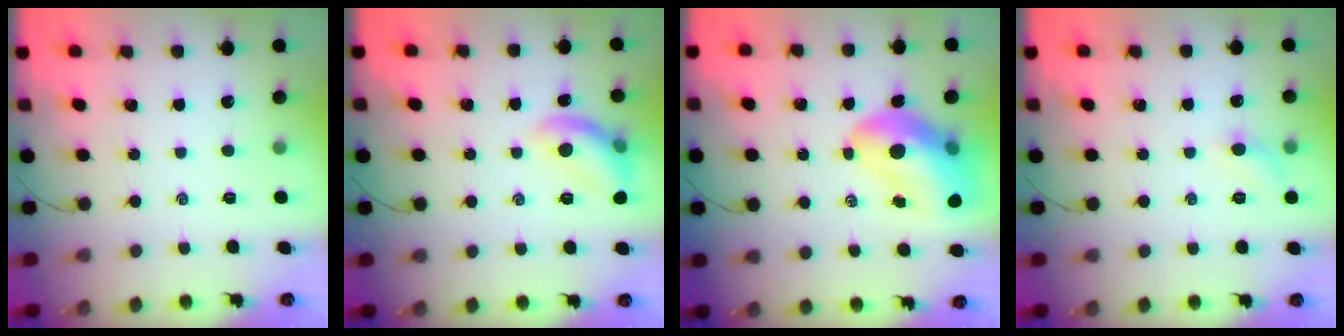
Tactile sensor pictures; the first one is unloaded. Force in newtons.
{"total": 10.5, "press": 10.4, "slide": 0.5}
{"total": 15.4, "press": 14.8, "slide": 4.2}
{"total": 5.4, "press": 5.2, "slide": 1.7}